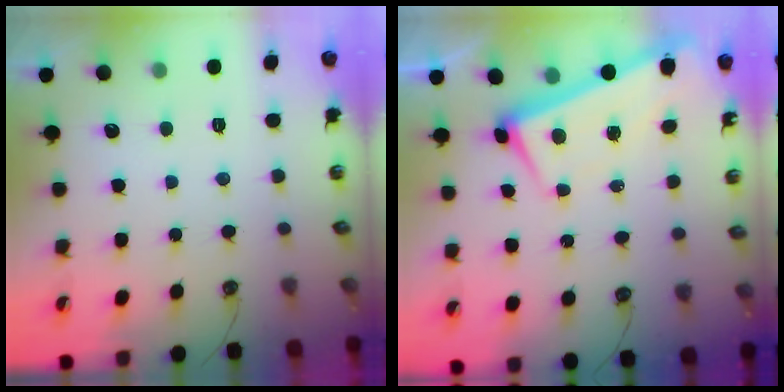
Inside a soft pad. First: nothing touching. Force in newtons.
{"total": 1.6, "press": 0.6, "slide": 1.4}